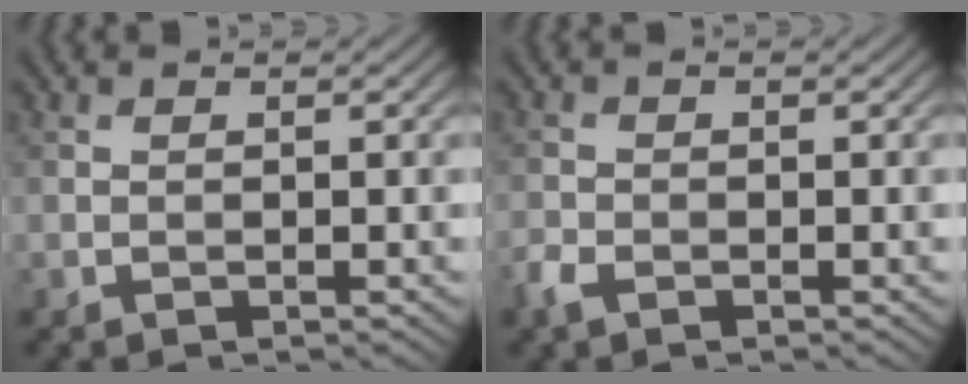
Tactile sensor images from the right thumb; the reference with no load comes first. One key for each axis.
{"total": 2.1, "fx": -1.4, "fy": 1.1, "fz": 1.1, "tx": -0.032, "ty": -0.004, "tz": -0.036}